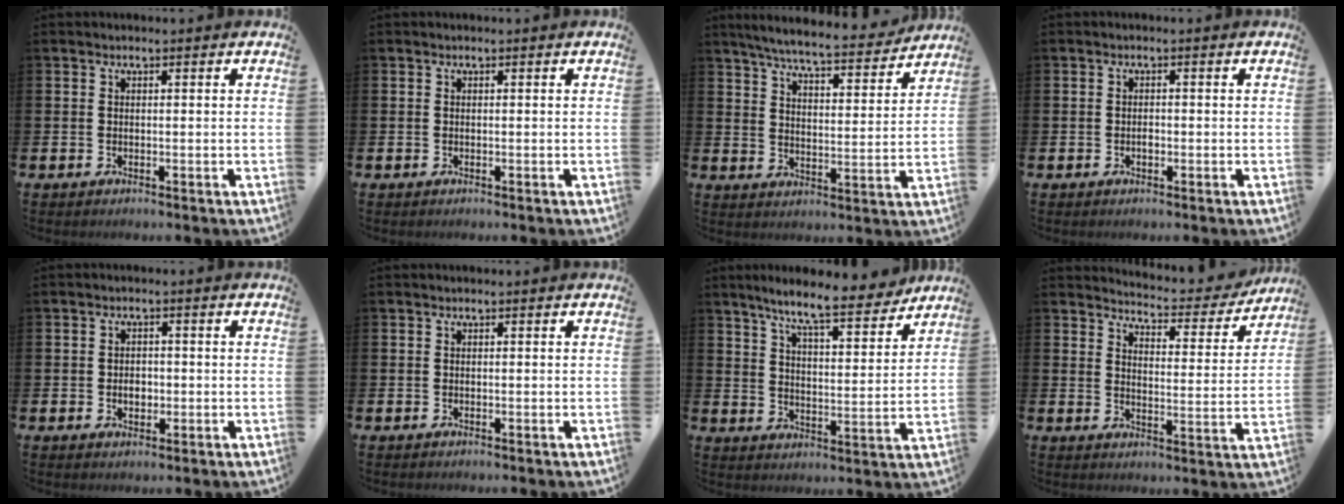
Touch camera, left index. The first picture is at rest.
{"total": 0.0}
{"total": 6.9, "force": [6.5, 0.6, 2.2], "torque": [-0.062, -0.046, 0.110]}
{"total": 0.9, "force": [-0.3, 0.6, 0.7], "torque": [-0.011, 0.001, -0.006]}
{"total": 2.3, "force": [-0.4, 1.7, 1.5], "torque": [-0.012, -0.002, -0.014]}
{"total": 0.0}
{"total": 9.2, "force": [8.2, 1.1, 4.0], "torque": [-0.090, -0.046, 0.141]}
{"total": 4.8, "force": [4.7, 0.6, 0.5], "torque": [-0.028, -0.040, 0.077]}